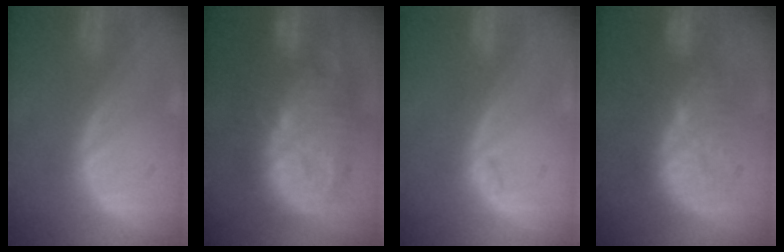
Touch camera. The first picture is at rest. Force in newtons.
{"total": 13.7, "press": 13.6, "slide": 1.2}
{"total": 1.0, "press": 0.9, "slide": 0.3}
{"total": 9.2, "press": 9.0, "slide": 2.0}